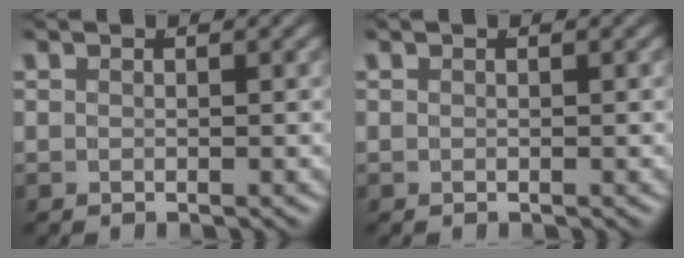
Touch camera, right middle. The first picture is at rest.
{"total": 0.0}